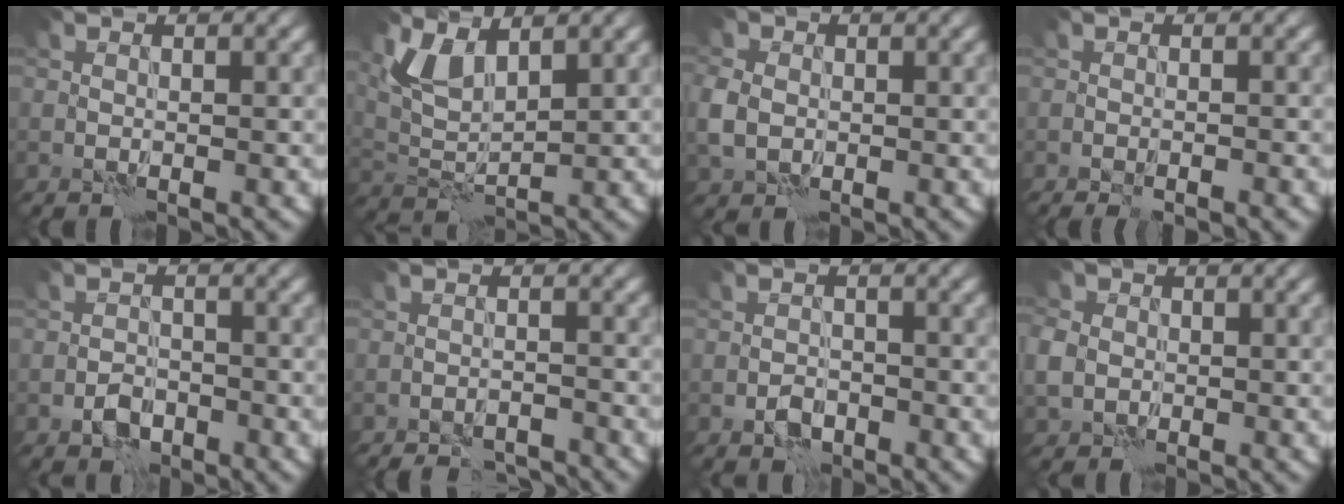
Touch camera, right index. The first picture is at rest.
{"total": 4.1, "force": [2.5, 1.9, 2.6], "torque": [-0.065, -0.008, 0.051]}
{"total": 3.1, "force": [-0.3, 2.6, 1.7], "torque": [-0.047, -0.001, -0.012]}
{"total": 3.2, "force": [-2.4, 0.6, 2.0], "torque": [-0.042, 0.006, -0.031]}
{"total": 2.3, "force": [-1.4, 1.5, 1.1], "torque": [-0.016, 0.005, -0.028]}
{"total": 4.1, "force": [-3.9, 0.9, 1.0], "torque": [-0.015, -0.001, -0.056]}
{"total": 2.0, "force": [-1.2, 1.2, 1.0], "torque": [-0.016, 0.004, -0.024]}
{"total": 3.4, "force": [-0.2, 3.1, 1.4], "torque": [-0.036, 0.002, -0.008]}